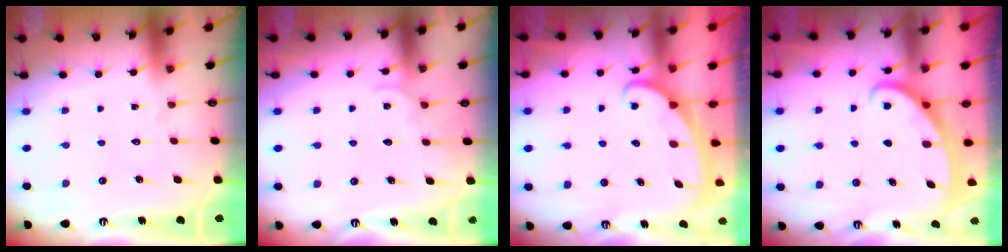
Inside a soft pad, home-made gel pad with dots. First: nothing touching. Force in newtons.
{"total": 5.1, "press": 5.1, "slide": 0.5}
{"total": 2.4, "press": 2.4, "slide": 0.4}
{"total": 2.8, "press": 2.8, "slide": 0.3}